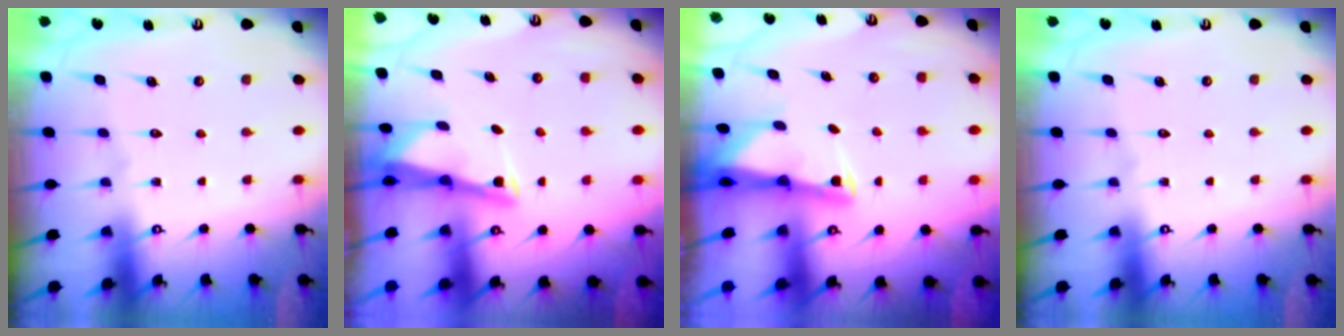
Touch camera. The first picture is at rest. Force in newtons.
{"total": 2.7, "press": 2.7, "slide": 0.1}
{"total": 2.5, "press": 2.4, "slide": 0.5}
{"total": 0.0}